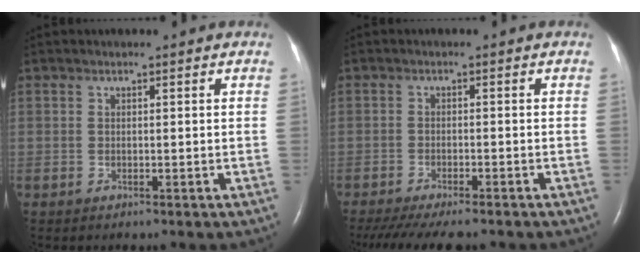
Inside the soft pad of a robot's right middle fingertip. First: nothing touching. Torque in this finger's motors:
{"motor_torque": [0.85, -0.84, 0.08, 0.04]}